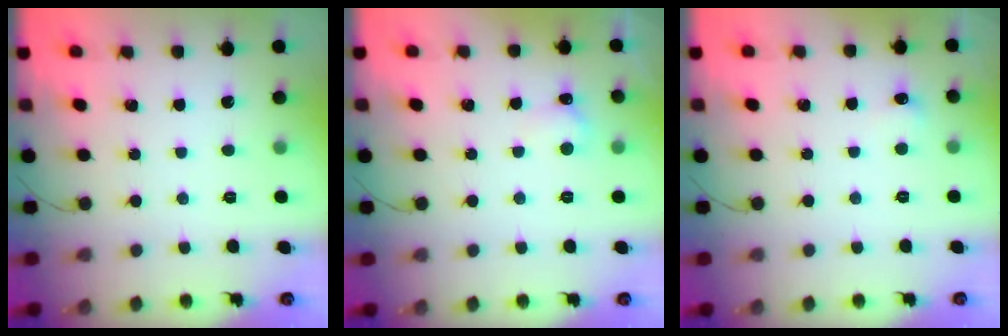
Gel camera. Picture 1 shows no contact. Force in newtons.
{"total": 5.3, "press": 5.2, "slide": 1.1}
{"total": 4.1, "press": 4.0, "slide": 1.1}